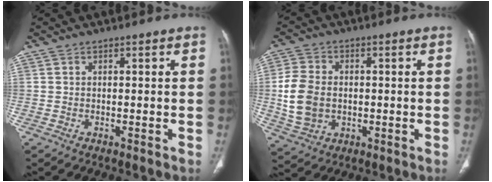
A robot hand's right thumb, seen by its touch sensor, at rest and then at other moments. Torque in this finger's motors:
{"motor_torque": [-0.82, 0.65, 0.93, 0.15, 0.29]}